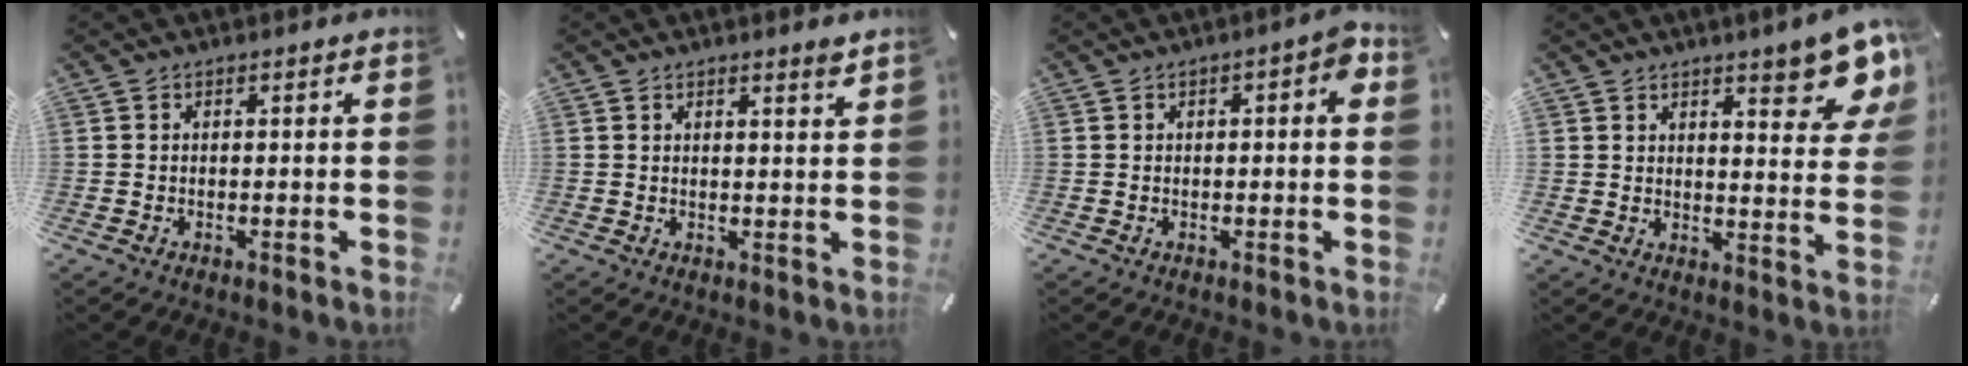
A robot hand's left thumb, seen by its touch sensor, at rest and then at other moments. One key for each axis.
{"total": 2.3, "fx": 2.0, "fy": 0.0, "fz": 1.1, "tx": -0.016, "ty": -0.012, "tz": 0.034}
{"total": 4.4, "fx": 0.8, "fy": 2.0, "fz": 3.8, "tx": -0.047, "ty": 0.004, "tz": 0.006}
{"total": 10.0, "fx": 7.8, "fy": 4.1, "fz": 4.8, "tx": -0.040, "ty": -0.059, "tz": 0.137}